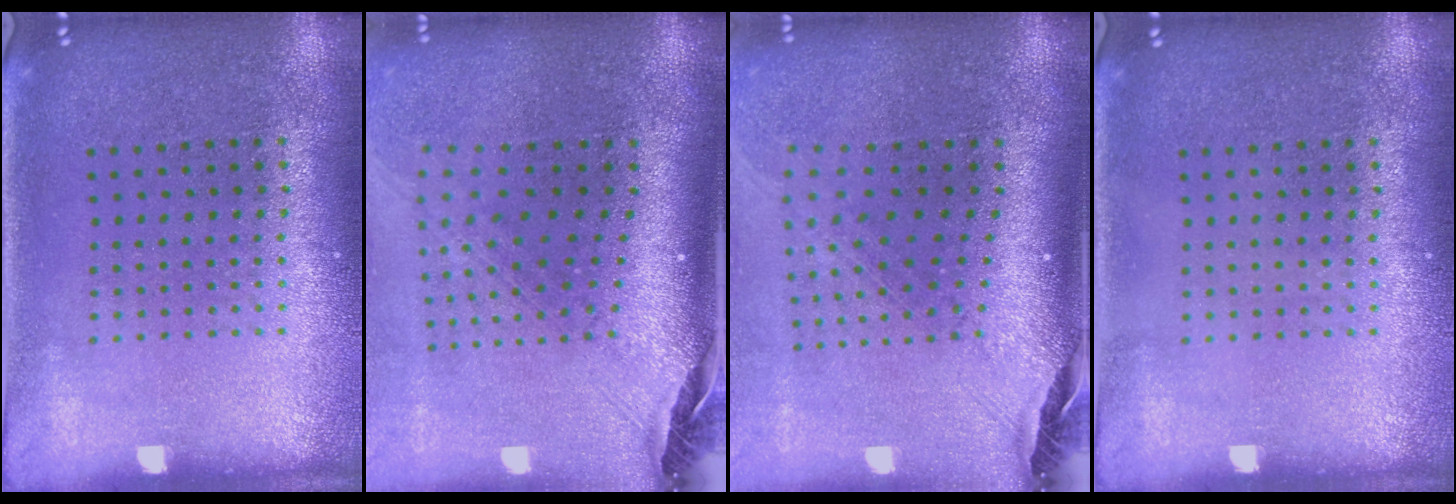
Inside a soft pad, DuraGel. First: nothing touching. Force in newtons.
{"total": 2.9, "press": 2.0, "slide": 2.0}
{"total": 2.2, "press": 1.8, "slide": 1.4}
{"total": 0.0}